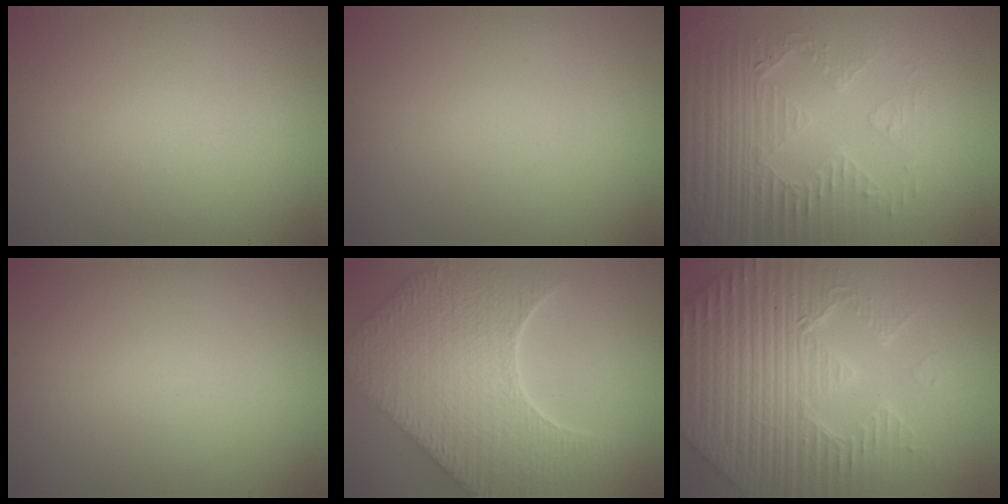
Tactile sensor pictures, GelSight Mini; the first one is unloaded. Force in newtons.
{"total": 0.0}
{"total": 4.2, "press": 4.1, "slide": 0.9}
{"total": 0.0}
{"total": 9.8, "press": 7.2, "slide": 6.6}
{"total": 7.5, "press": 7.2, "slide": 1.8}